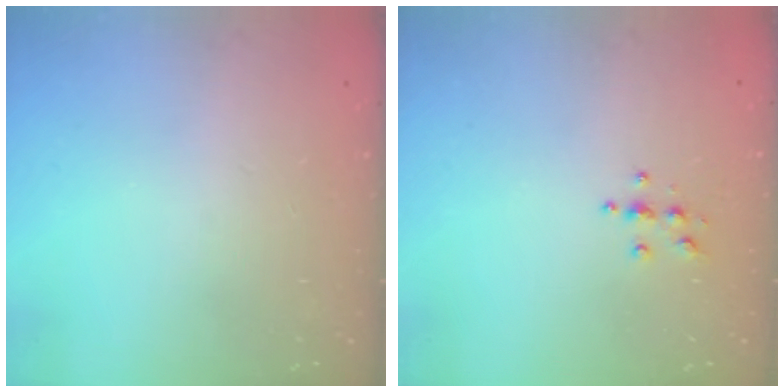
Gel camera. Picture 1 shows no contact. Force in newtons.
{"total": 3.8, "press": 3.8, "slide": 0.4}